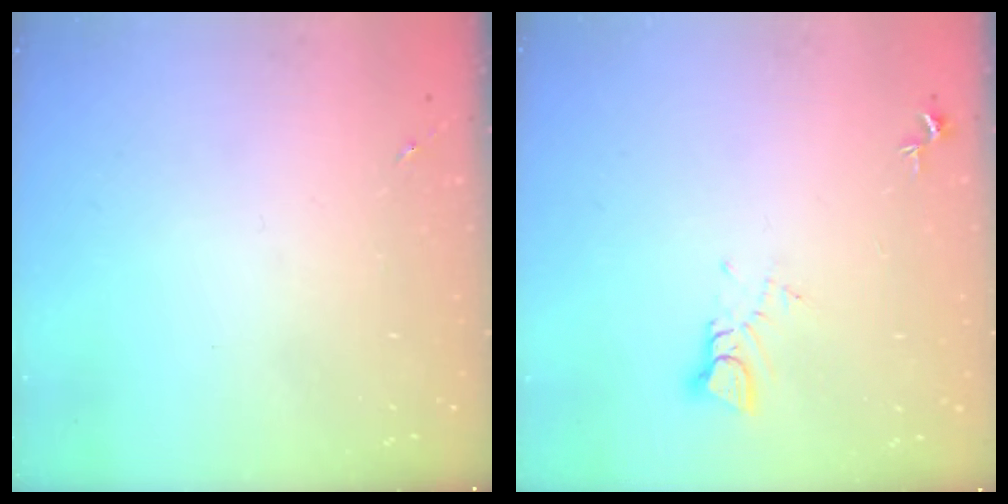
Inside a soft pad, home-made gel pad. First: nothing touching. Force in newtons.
{"total": 3.8, "press": 3.8, "slide": 0.3}